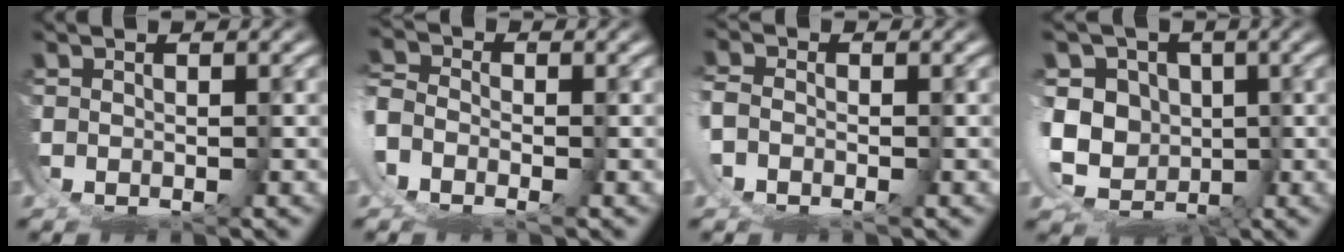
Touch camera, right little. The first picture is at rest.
{"total": 2.6, "force": [-1.1, 2.0, 1.1], "torque": [-0.026, 0.001, -0.028]}
{"total": 1.1, "force": [-0.8, 0.5, 0.6], "torque": [-0.016, -0.001, -0.016]}
{"total": 14.0, "force": [-1.4, 12.4, 6.3], "torque": [-0.160, -0.054, -0.020]}